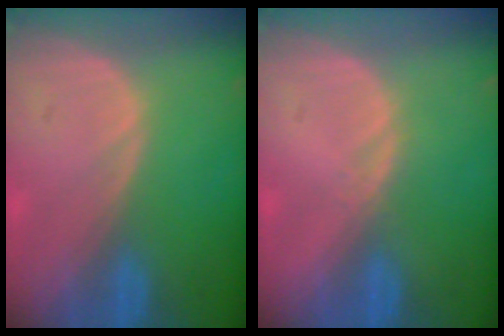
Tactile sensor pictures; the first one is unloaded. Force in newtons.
{"total": 0.8, "press": 0.6, "slide": 0.5}